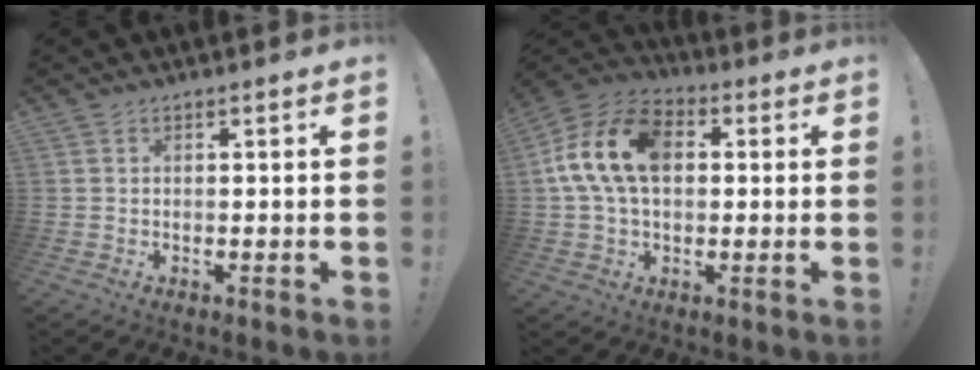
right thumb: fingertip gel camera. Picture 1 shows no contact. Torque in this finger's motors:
{"motor_torque": [1.68, 1.71, 0.66, -0.44, 0.16]}